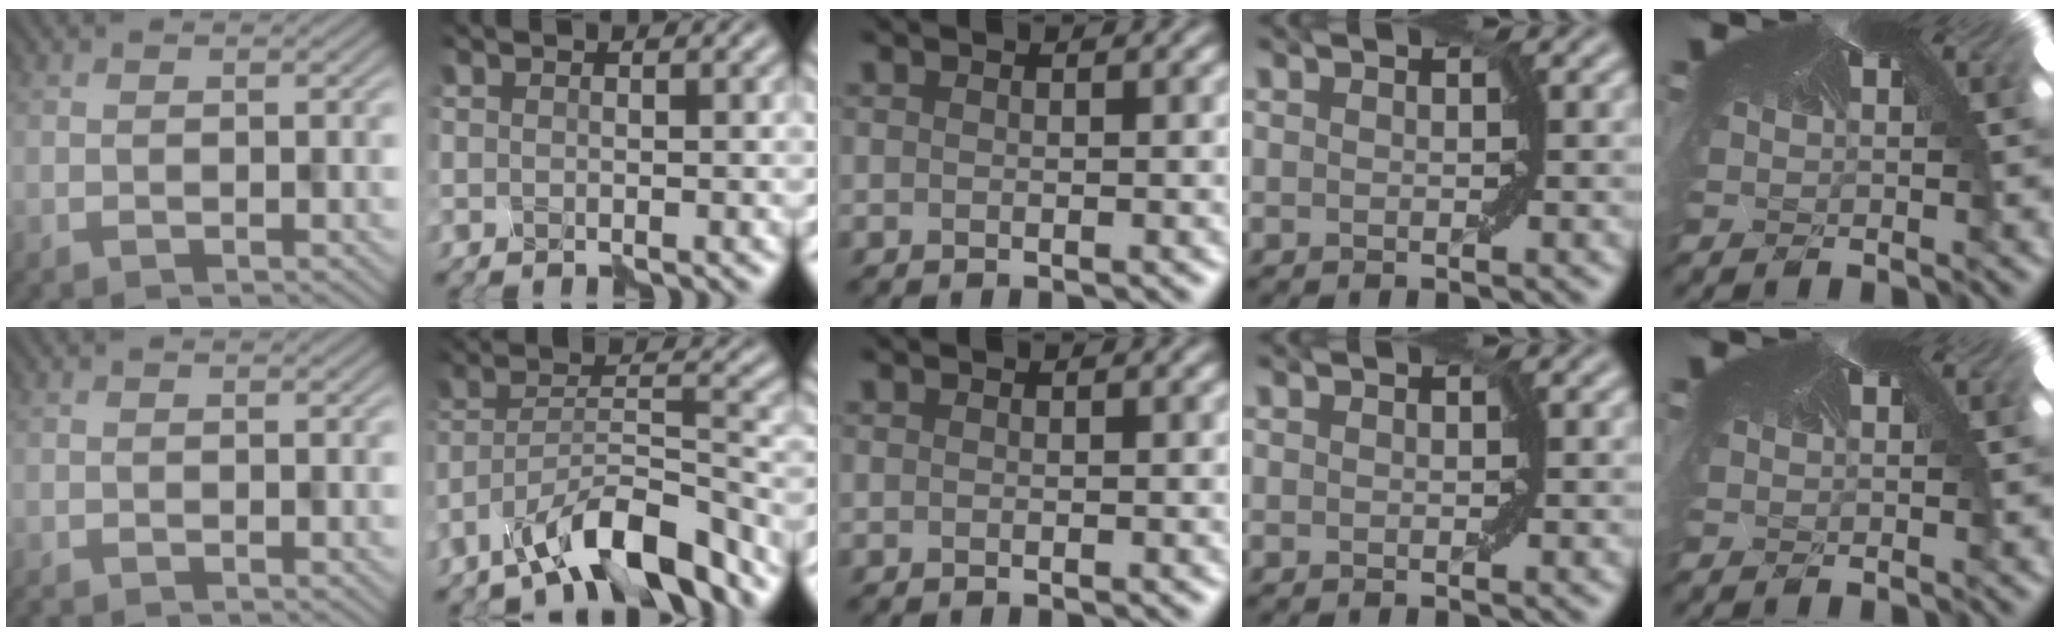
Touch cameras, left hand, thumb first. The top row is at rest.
{"thumb": {"total": 0.8, "force": [-0.7, 0.0, -0.1], "torque": [0.001, -0.002, -0.012]}, "index": {"total": 9.8, "force": [-7.3, 2.8, 6.0], "torque": [-0.093, 0.008, -0.133]}}